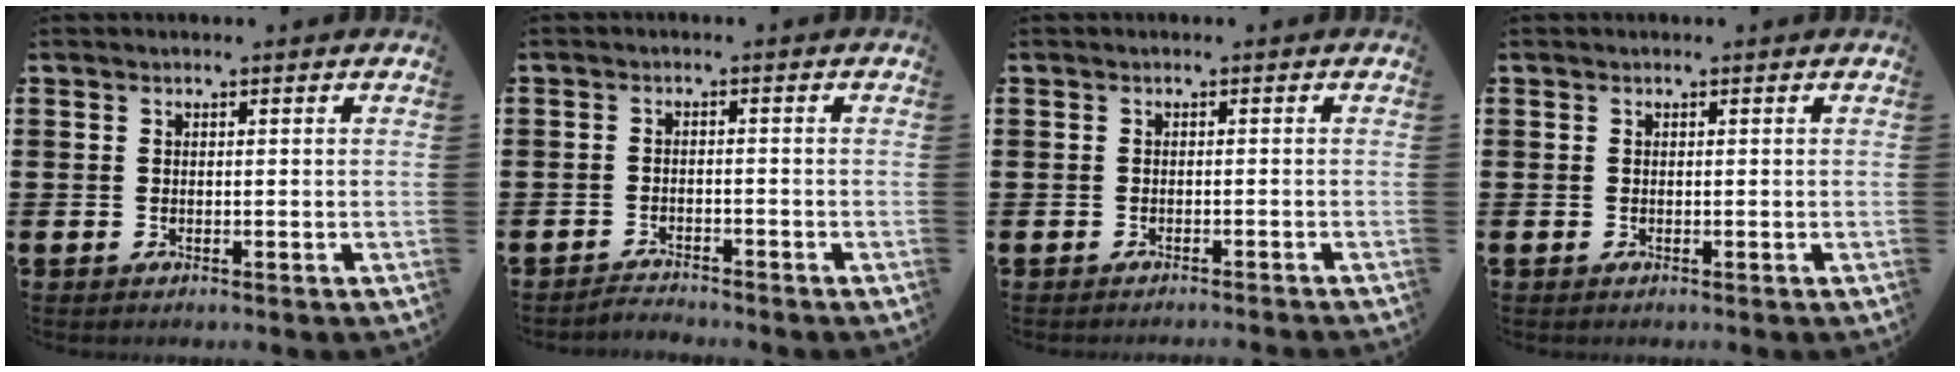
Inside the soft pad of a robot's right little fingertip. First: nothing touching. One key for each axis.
{"total": 1.6, "fx": -1.6, "fy": 0.0, "fz": -0.2, "tx": -0.002, "ty": 0.005, "tz": -0.035}
{"total": 0.7, "fx": -0.6, "fy": -0.2, "fz": 0.0, "tx": 0.001, "ty": 0.001, "tz": -0.014}
{"total": 0.0}